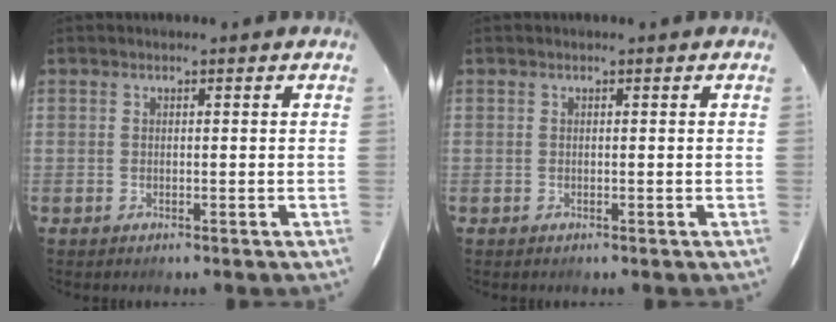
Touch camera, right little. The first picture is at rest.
{"total": 0.0}